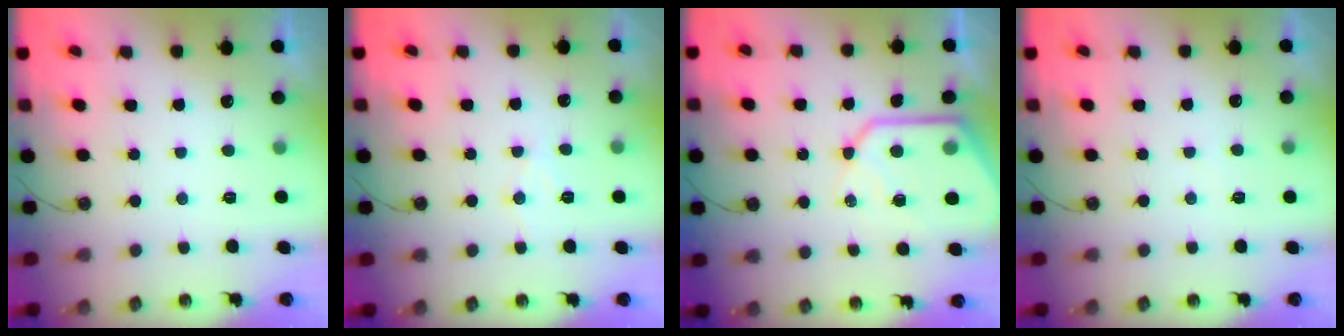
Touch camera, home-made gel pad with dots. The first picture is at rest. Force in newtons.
{"total": 6.4, "press": 6.4, "slide": 0.1}
{"total": 13.9, "press": 13.8, "slide": 1.4}
{"total": 2.8, "press": 2.7, "slide": 0.5}